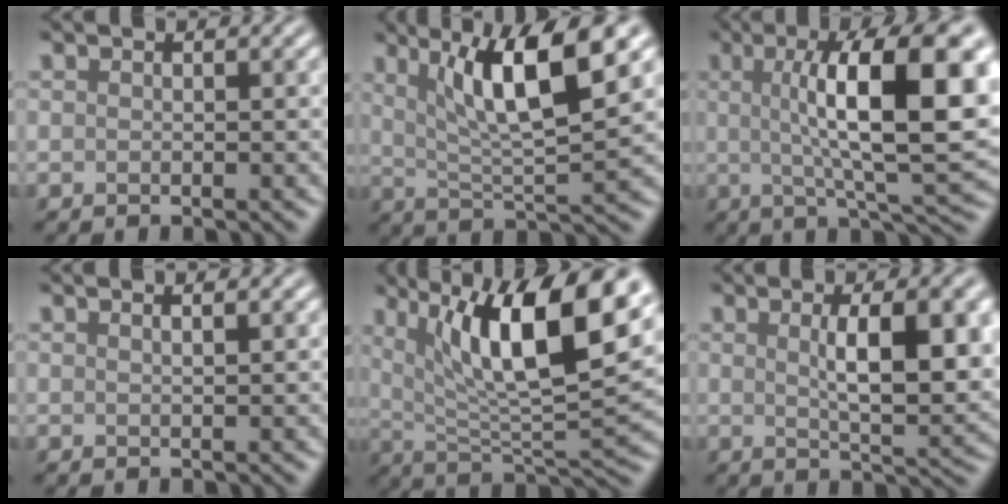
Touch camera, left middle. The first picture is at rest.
{"total": 8.8, "force": [3.6, 2.0, 7.8], "torque": [-0.124, -0.002, 0.065]}
{"total": 12.7, "force": [2.0, 3.3, 12.1], "torque": [-0.161, 0.010, 0.029]}
{"total": 1.2, "force": [0.8, 0.4, 0.8], "torque": [-0.003, 0.001, 0.002]}
{"total": 12.6, "force": [5.0, 3.8, 10.9], "torque": [-0.165, -0.001, 0.082]}
{"total": 8.0, "force": [1.4, 2.4, 7.5], "torque": [-0.107, -0.001, 0.027]}